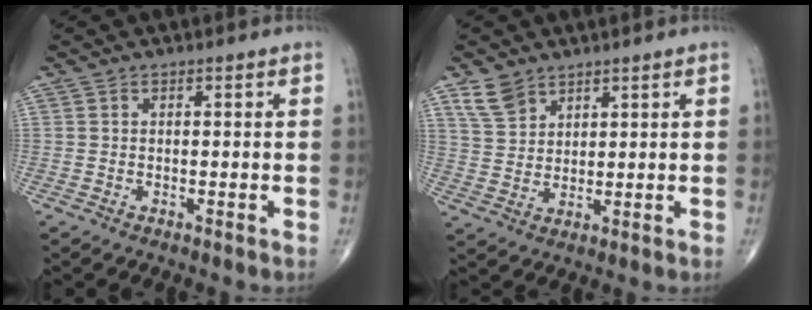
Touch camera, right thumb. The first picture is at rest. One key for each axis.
{"total": 5.4, "fx": 3.8, "fy": 3.3, "fz": 1.9, "tx": -0.025, "ty": -0.018, "tz": 0.083}